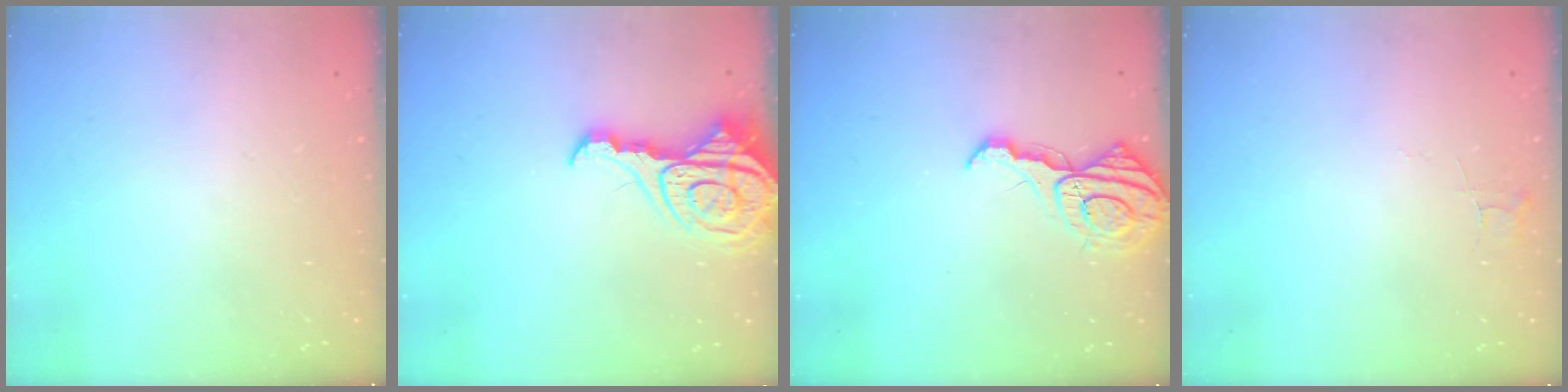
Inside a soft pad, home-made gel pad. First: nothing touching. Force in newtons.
{"total": 14.0, "press": 13.9, "slide": 1.5}
{"total": 12.1, "press": 12.0, "slide": 0.9}
{"total": 3.5, "press": 3.5, "slide": 0.3}